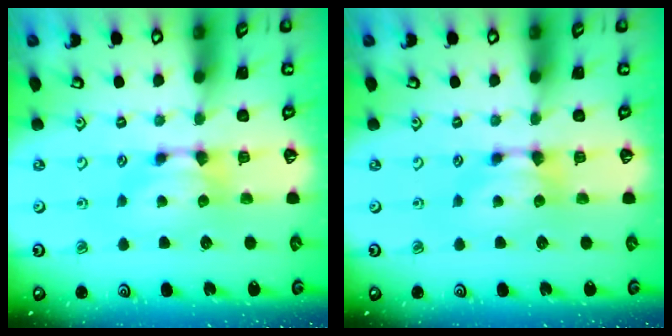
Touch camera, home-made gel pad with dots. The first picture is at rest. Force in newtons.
{"total": 0.0}